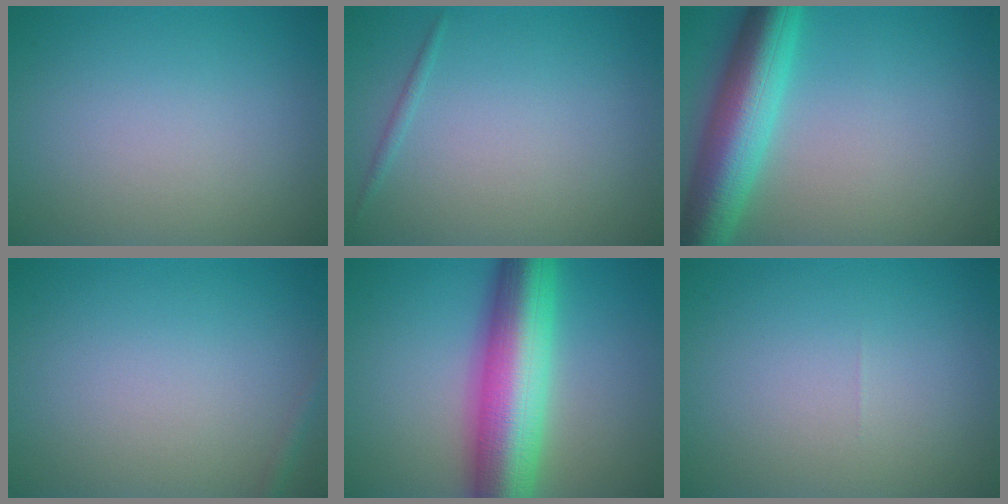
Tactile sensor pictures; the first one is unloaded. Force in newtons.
{"total": 0.6, "press": 0.6, "slide": 0.0}
{"total": 8.4, "press": 8.4, "slide": 0.2}
{"total": 0.8, "press": 0.8, "slide": 0.1}
{"total": 11.8, "press": 11.8, "slide": 0.3}
{"total": 0.0}